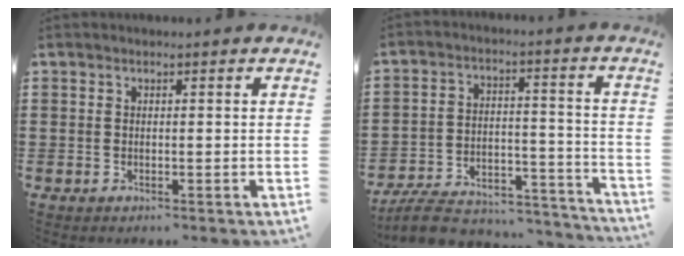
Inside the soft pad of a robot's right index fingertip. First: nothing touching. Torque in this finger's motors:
{"motor_torque": [-2.14, 0.00, -0.49, -0.21]}